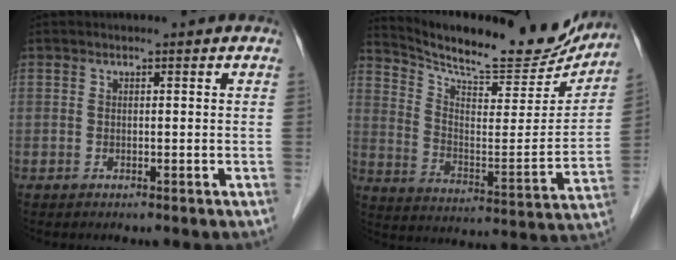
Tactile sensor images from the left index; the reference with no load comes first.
{"total": 21.0, "force": [19.5, 3.7, 6.9], "torque": [-0.116, -0.047, 0.277]}